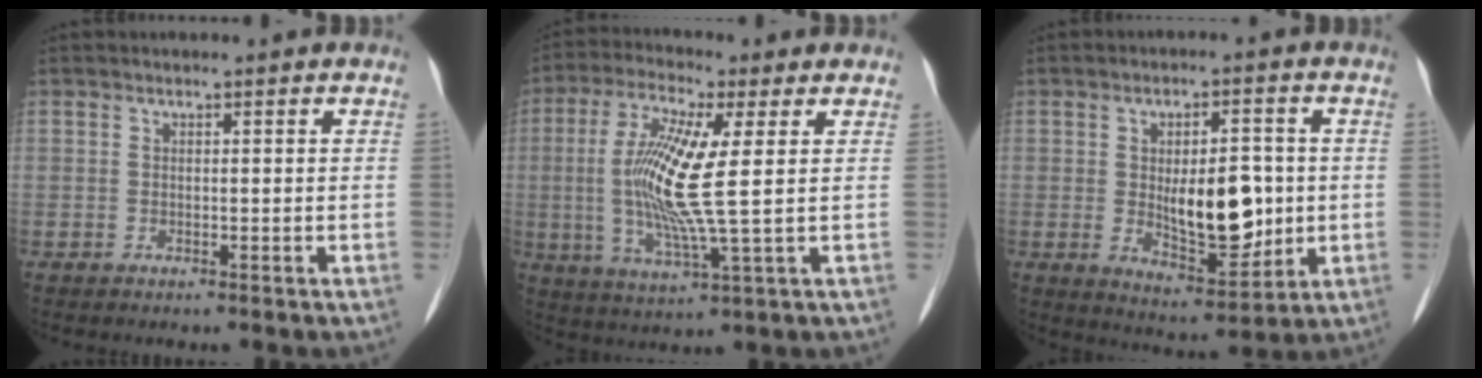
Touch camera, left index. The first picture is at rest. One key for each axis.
{"total": 11.9, "fx": 1.1, "fy": 1.1, "fz": 11.8, "tx": -0.248, "ty": -0.004, "tz": 0.016}
{"total": 10.3, "fx": -0.2, "fy": 4.2, "fz": 9.4, "tx": -0.151, "ty": -0.007, "tz": 0.007}